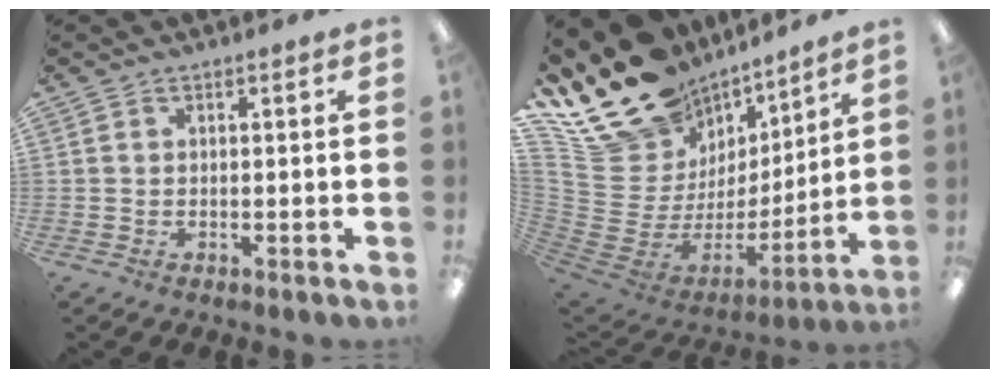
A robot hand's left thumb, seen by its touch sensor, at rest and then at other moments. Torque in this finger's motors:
{"motor_torque": [0.63, 0.18, 0.52, -2.25, 0.09]}